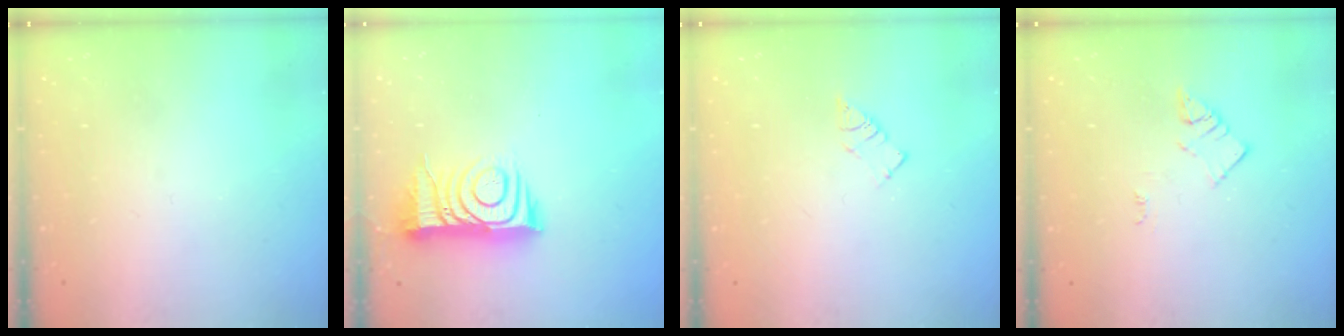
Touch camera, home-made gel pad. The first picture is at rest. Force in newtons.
{"total": 12.0, "press": 12.0, "slide": 1.1}
{"total": 3.6, "press": 3.6, "slide": 0.4}
{"total": 2.7, "press": 2.6, "slide": 0.4}